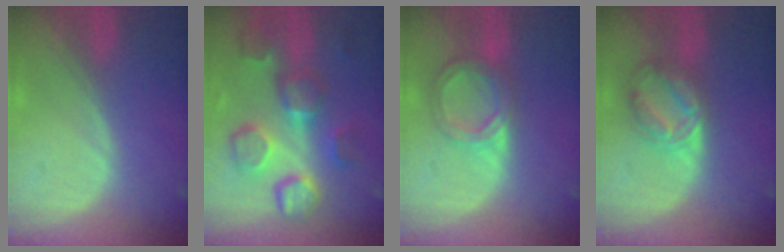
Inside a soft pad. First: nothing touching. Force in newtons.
{"total": 9.9, "press": 9.8, "slide": 1.6}
{"total": 6.4, "press": 5.6, "slide": 3.1}
{"total": 6.4, "press": 6.4, "slide": 0.4}